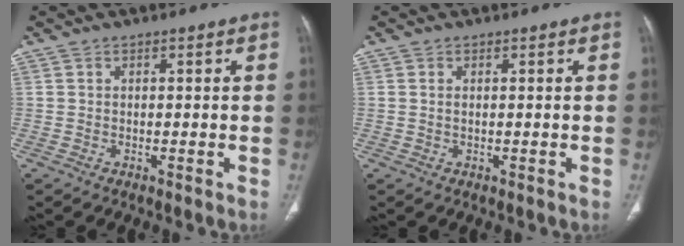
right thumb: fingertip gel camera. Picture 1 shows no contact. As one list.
[{"total": 0.6, "force": [0.2, 0.3, 0.5], "torque": [-0.019, 0.004, 0.006]}]